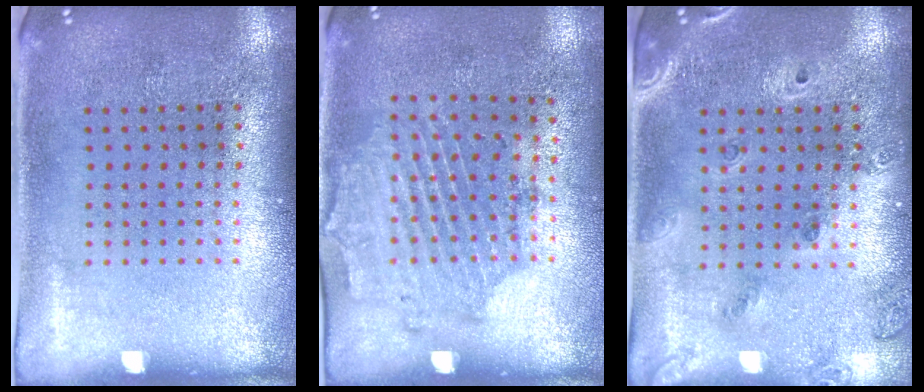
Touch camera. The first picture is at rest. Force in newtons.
{"total": 1.7, "press": 1.2, "slide": 1.1}
{"total": 1.5, "press": 1.4, "slide": 0.7}